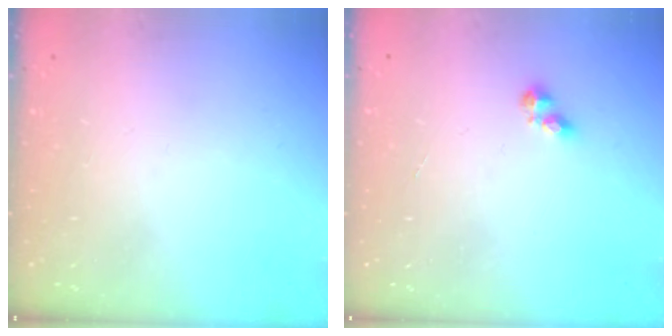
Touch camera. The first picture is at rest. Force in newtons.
{"total": 3.0, "press": 2.9, "slide": 0.5}